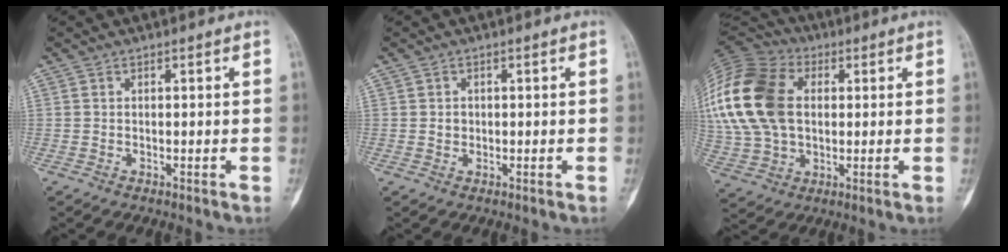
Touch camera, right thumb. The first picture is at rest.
{"total": 1.3, "force": [0.0, 1.2, 0.5], "torque": [-0.005, 0.003, 0.002]}
{"total": 24.5, "force": [4.0, 16.6, 17.5], "torque": [-0.392, 0.021, 0.075]}